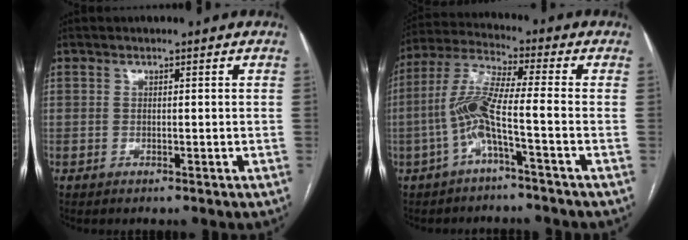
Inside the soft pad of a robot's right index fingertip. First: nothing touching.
{"total": 8.4, "force": [-2.7, 0.1, 8.0], "torque": [-0.173, 0.018, -0.060]}